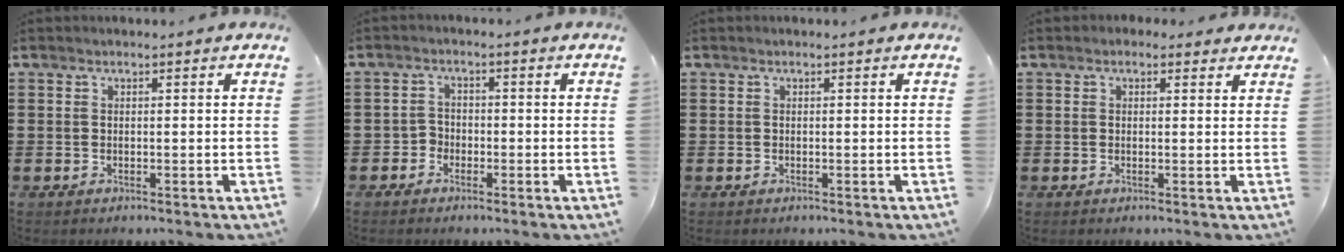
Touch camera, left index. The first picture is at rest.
{"total": 2.1, "force": [-1.4, 1.6, 0.2], "torque": [-0.013, 0.005, -0.032]}
{"total": 0.0}
{"total": 1.2, "force": [0.7, 0.8, 0.5], "torque": [-0.013, 0.008, 0.012]}